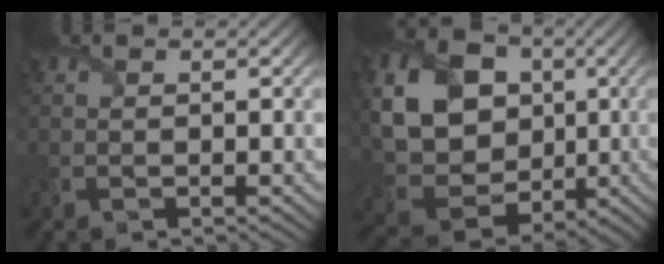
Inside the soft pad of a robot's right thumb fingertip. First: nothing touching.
{"total": 17.3, "force": [2.4, 14.3, 9.5], "torque": [-0.244, 0.013, 0.064]}